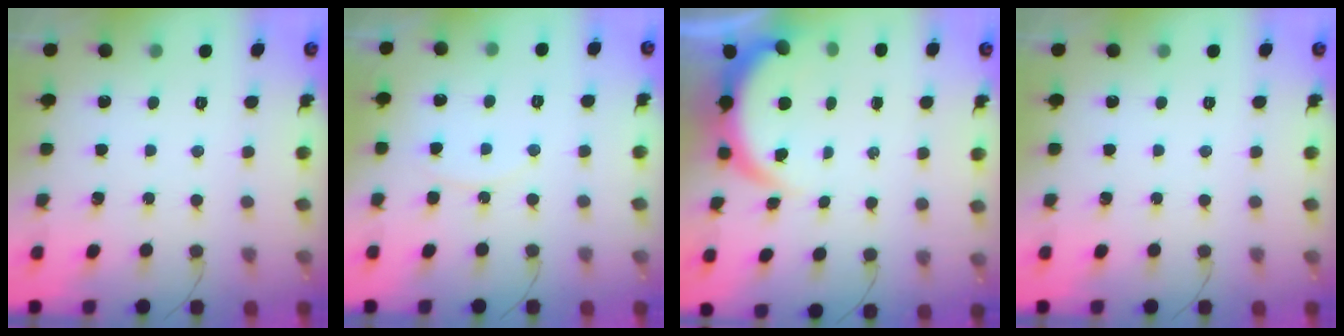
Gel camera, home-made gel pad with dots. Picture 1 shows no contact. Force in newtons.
{"total": 5.1, "press": 5.1, "slide": 0.6}
{"total": 4.4, "press": 4.3, "slide": 1.1}
{"total": 0.0}